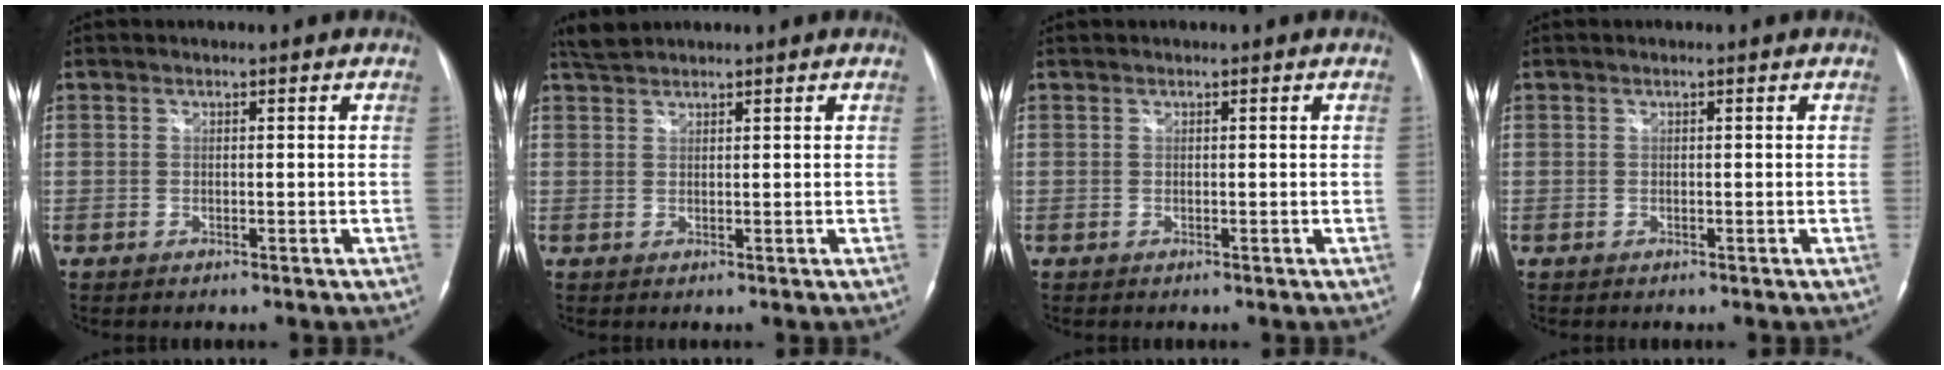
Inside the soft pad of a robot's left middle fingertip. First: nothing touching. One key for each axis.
{"total": 2.2, "fx": 2.2, "fy": 0.2, "fz": 0.4, "tx": -0.014, "ty": 0.012, "tz": 0.045}
{"total": 0.0}
{"total": 0.0}